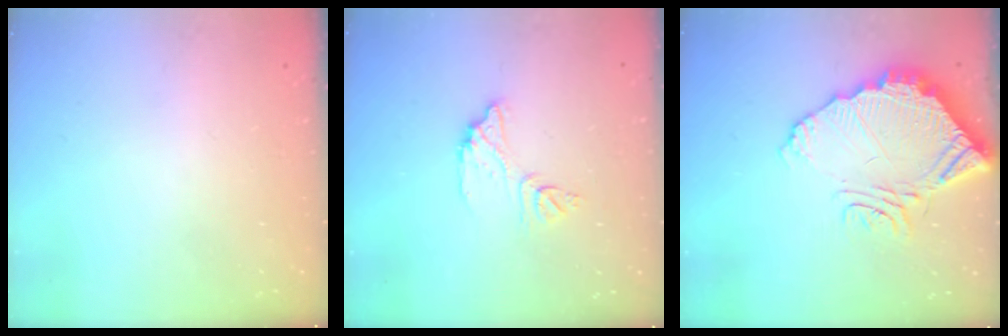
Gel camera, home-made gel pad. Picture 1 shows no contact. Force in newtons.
{"total": 9.5, "press": 9.5, "slide": 0.7}
{"total": 14.0, "press": 13.9, "slide": 1.3}